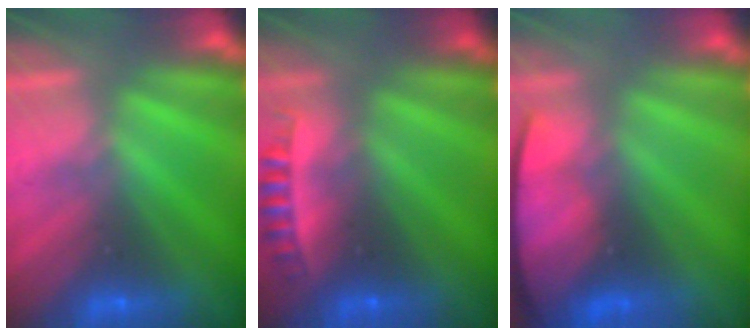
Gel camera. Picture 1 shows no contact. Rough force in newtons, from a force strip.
{"total": 2.4}
{"total": 6.8}